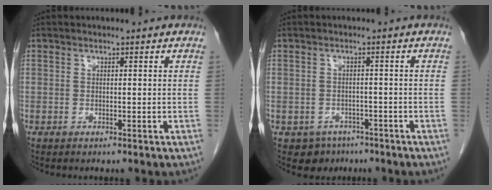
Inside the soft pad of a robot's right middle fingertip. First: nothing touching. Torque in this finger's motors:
{"motor_torque": [0.37, -0.32, -0.04, 0.01]}